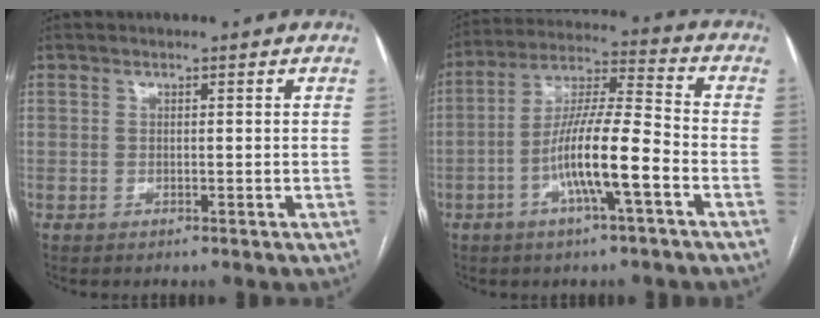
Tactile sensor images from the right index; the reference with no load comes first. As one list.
[{"total": 12.0, "force": [-4.3, 0.9, 11.2], "torque": [-0.215, 0.008, -0.078]}]